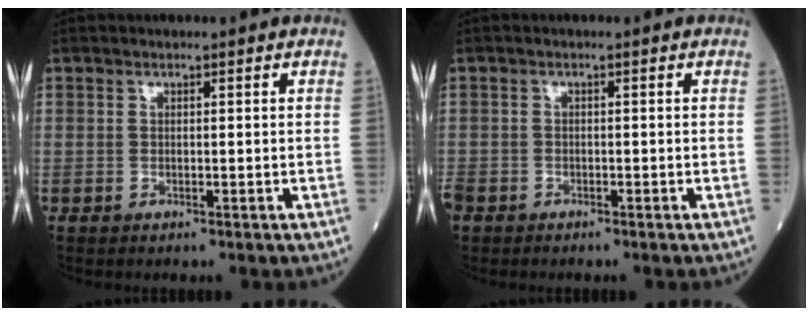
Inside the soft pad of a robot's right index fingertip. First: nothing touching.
{"total": 4.3, "force": [-2.9, 2.8, 1.4], "torque": [-0.042, -0.005, -0.057]}